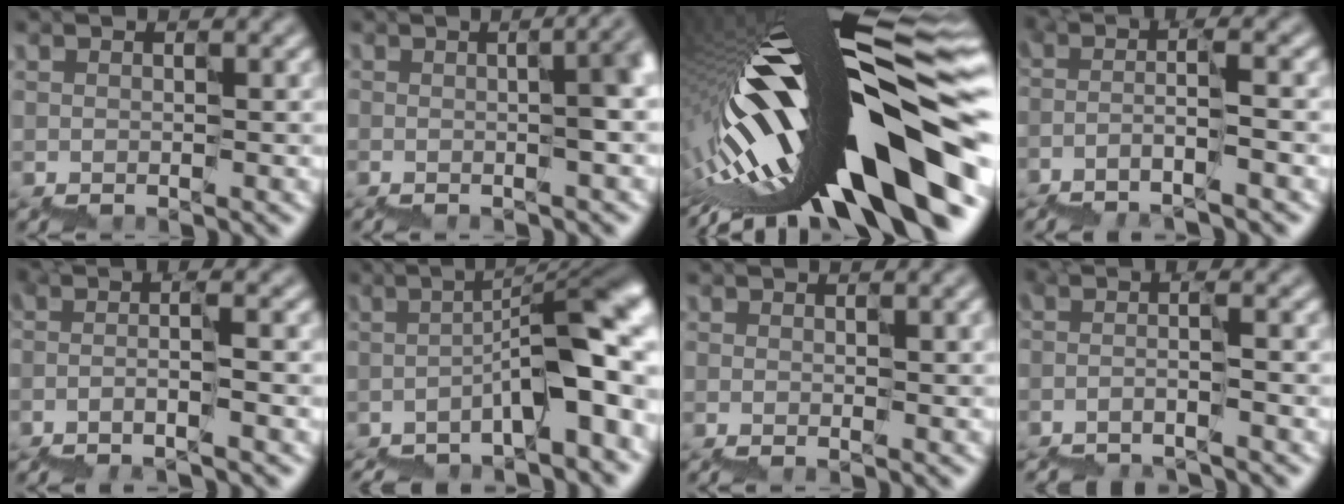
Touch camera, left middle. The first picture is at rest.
{"total": 6.8, "force": [-0.2, 2.8, 6.3], "torque": [-0.021, 0.015, -0.004]}
{"total": 19.3, "force": [-5.2, 5.3, 17.8], "torque": [-0.283, 0.011, -0.093]}
{"total": 4.2, "force": [-2.0, 0.7, 3.7], "torque": [-0.054, 0.019, -0.043]}
{"total": 3.3, "force": [-1.6, 0.5, 2.9], "torque": [-0.039, 0.013, -0.036]}
{"total": 10.4, "force": [-3.6, 2.6, 9.4], "torque": [-0.124, 0.022, -0.053]}
{"total": 1.9, "force": [-0.7, 0.7, 1.6], "torque": [-0.001, 0.003, -0.002]}
{"total": 2.6, "force": [-2.0, 0.3, 1.7], "torque": [-0.022, 0.005, -0.037]}